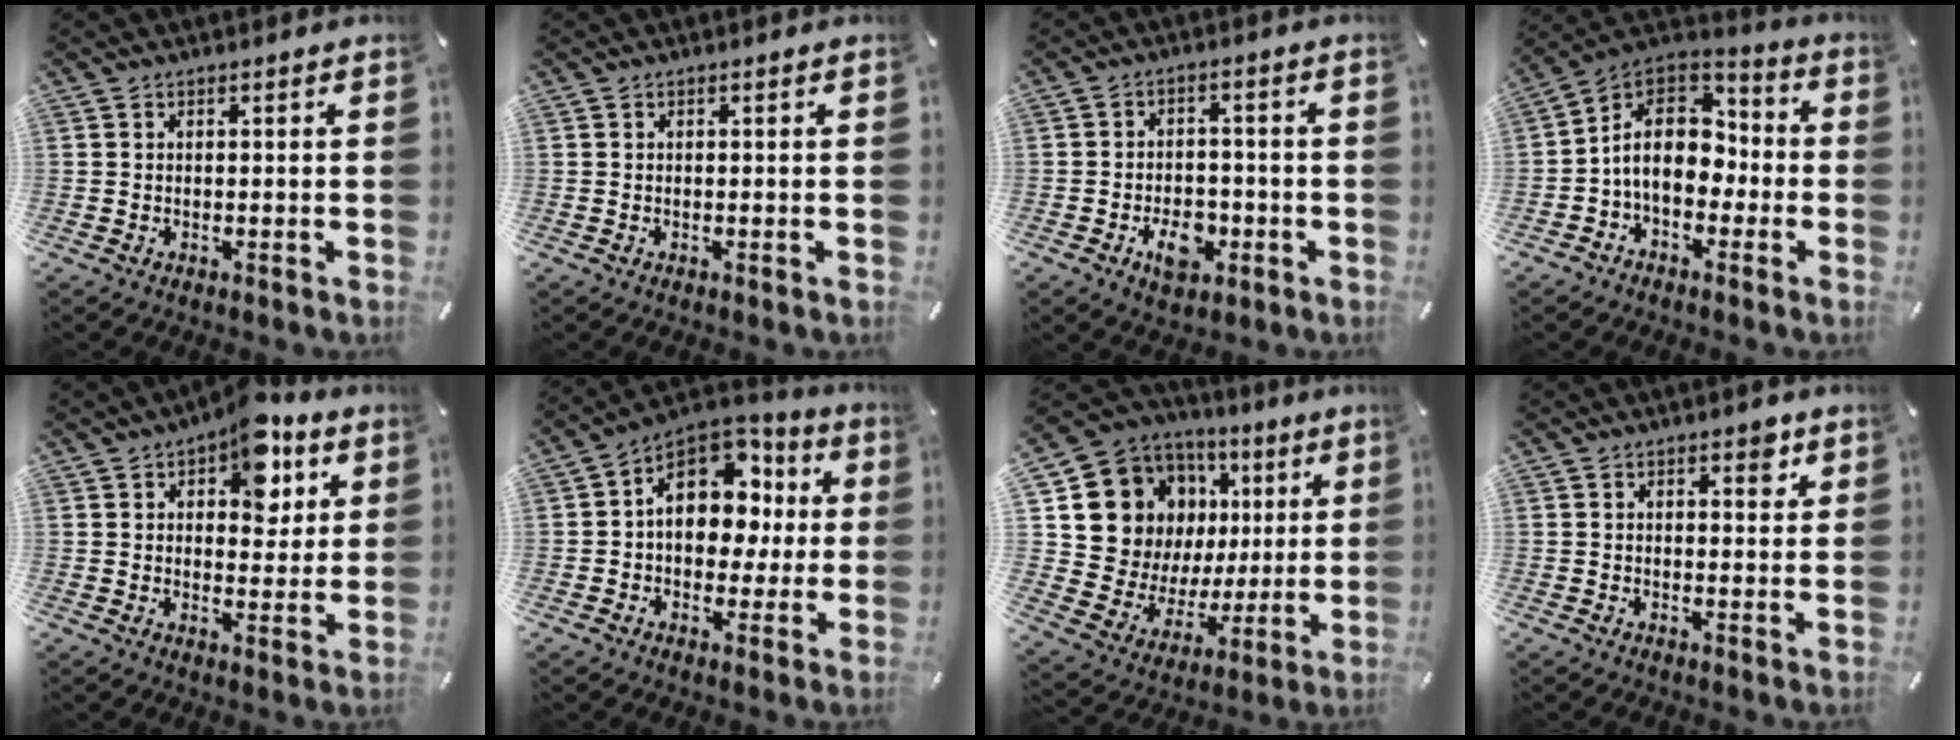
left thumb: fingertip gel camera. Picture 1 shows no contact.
{"total": 0.0}
{"total": 7.8, "force": [-3.0, 5.3, 4.8], "torque": [-0.068, 0.012, -0.051]}
{"total": 12.6, "force": [-1.3, 9.5, 8.2], "torque": [-0.156, 0.011, -0.025]}
{"total": 11.0, "force": [5.5, 6.4, 7.1], "torque": [-0.087, -0.019, 0.093]}
{"total": 14.6, "force": [2.8, 11.0, 9.2], "torque": [-0.133, -0.016, 0.054]}
{"total": 14.1, "force": [5.9, 12.2, 4.0], "torque": [-0.068, -0.053, 0.128]}
{"total": 3.5, "force": [1.6, 2.0, 2.4], "torque": [-0.022, -0.005, 0.019]}